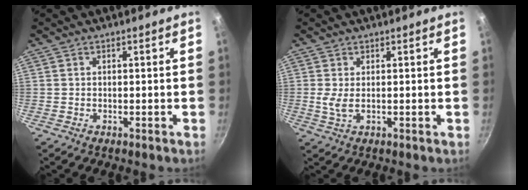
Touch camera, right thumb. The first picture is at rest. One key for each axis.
{"total": 2.4, "fx": 0.3, "fy": 0.7, "fz": 2.3, "tx": -0.050, "ty": -0.007, "tz": 0.010}